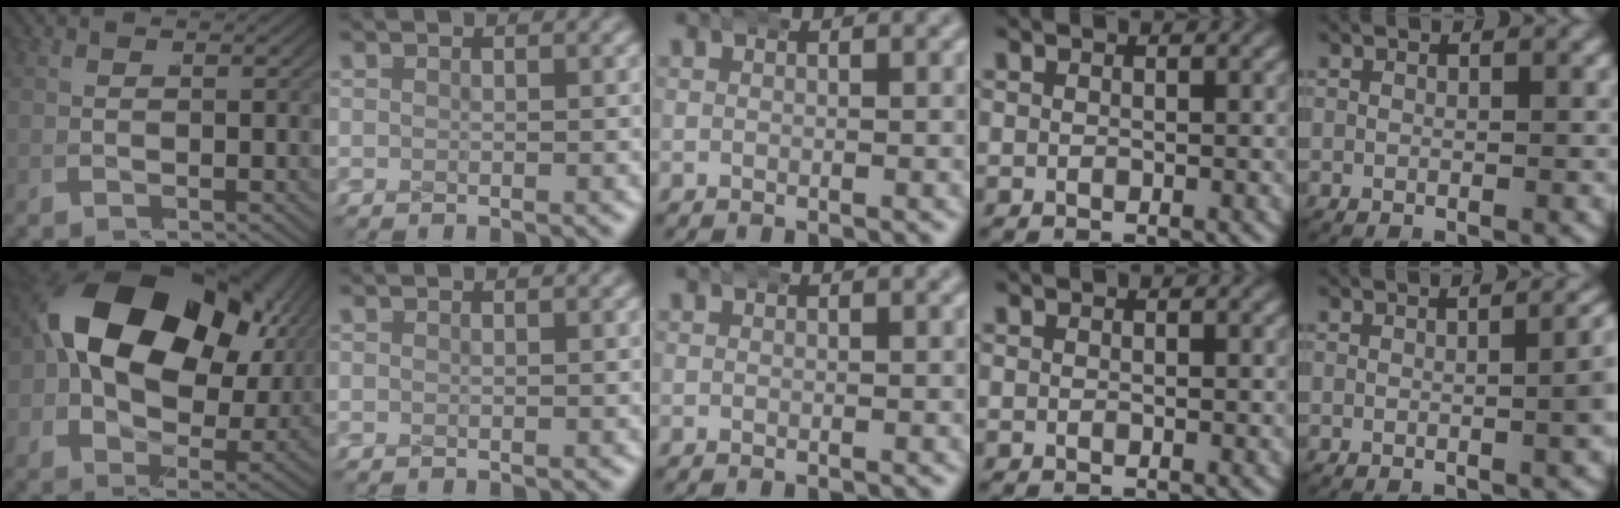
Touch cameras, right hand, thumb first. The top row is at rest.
{"thumb": {"total": 16.9, "force": [2.6, 11.2, 12.3], "torque": [-0.227, -0.017, 0.035]}, "little": {"total": 2.7, "force": [0.1, 0.8, 2.6], "torque": [-0.020, 0.014, -0.003]}}